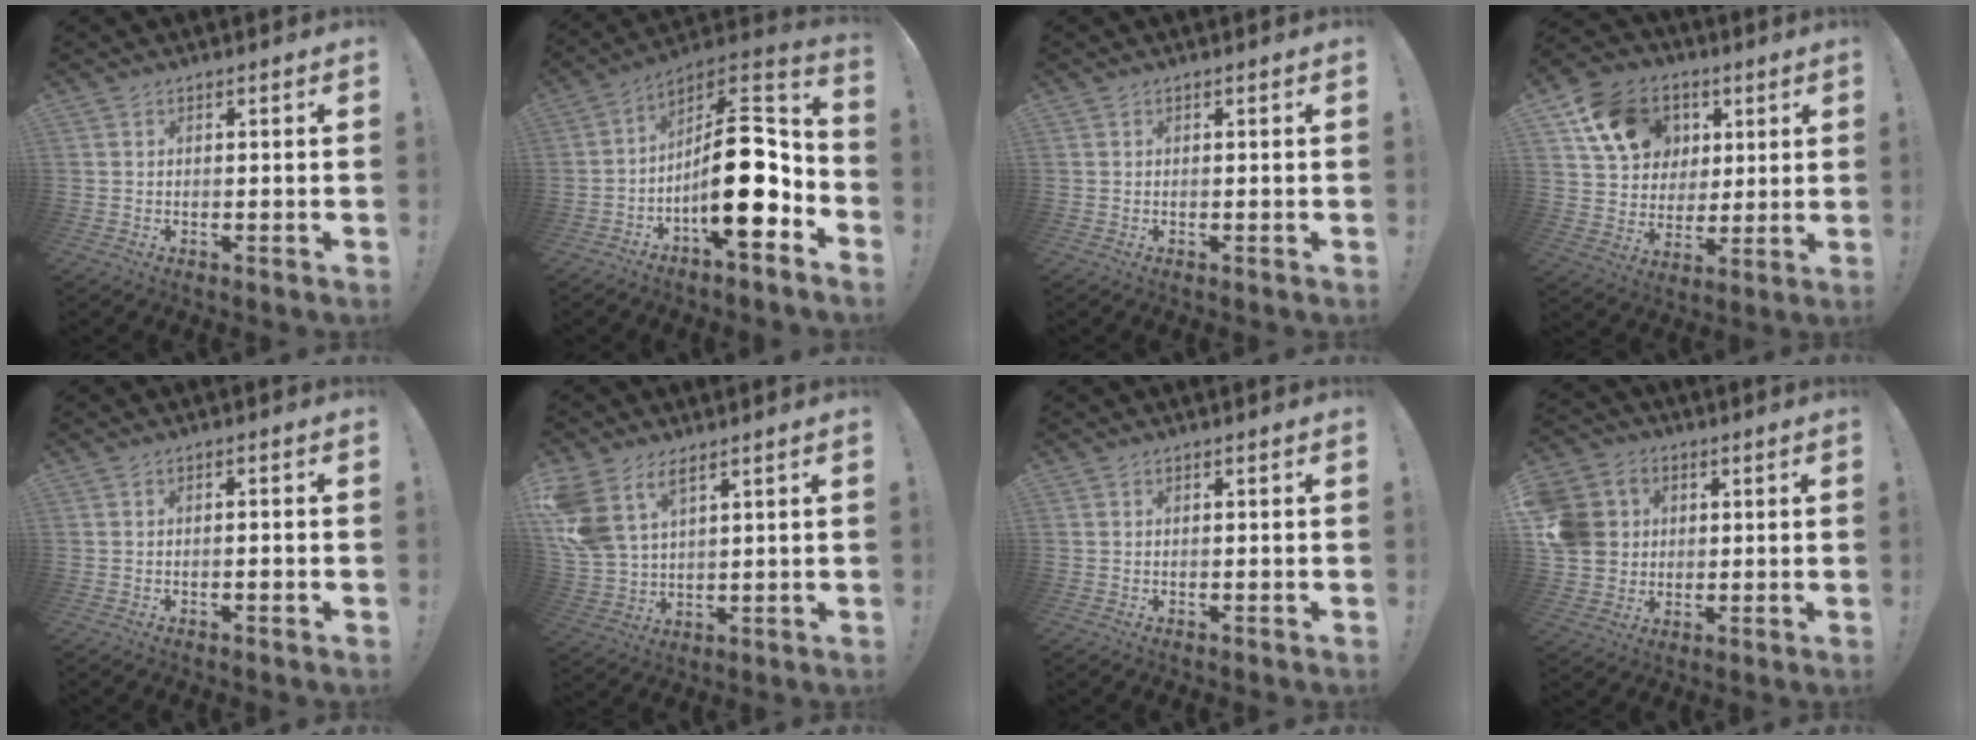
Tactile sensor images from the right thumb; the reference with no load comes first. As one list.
[{"total": 21.3, "force": [-4.0, 8.6, 19.1], "torque": [-0.292, 0.020, -0.060]}, {"total": 0.0}, {"total": 16.7, "force": [7.1, 13.4, 7.0], "torque": [-0.103, -0.020, 0.151]}, {"total": 1.1, "force": [-0.7, 0.2, 0.8], "torque": [-0.011, 0.002, -0.012]}, {"total": 10.2, "force": [6.2, 5.8, 5.7], "torque": [-0.122, -0.030, 0.123]}, {"total": 0.0}, {"total": 11.6, "force": [1.8, 10.6, 4.4], "torque": [-0.080, 0.003, 0.042]}]